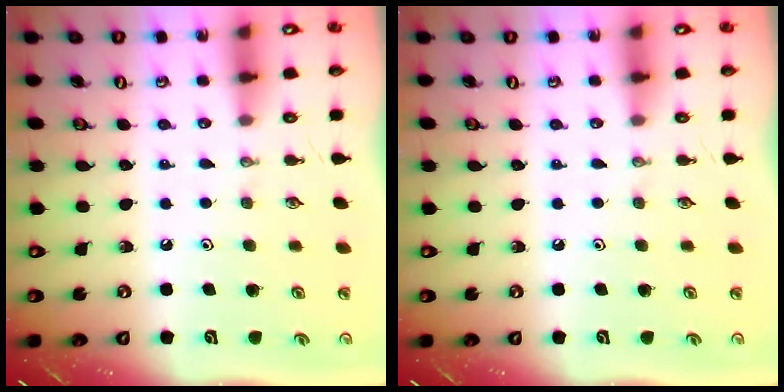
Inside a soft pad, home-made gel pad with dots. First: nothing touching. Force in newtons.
{"total": 0.0}